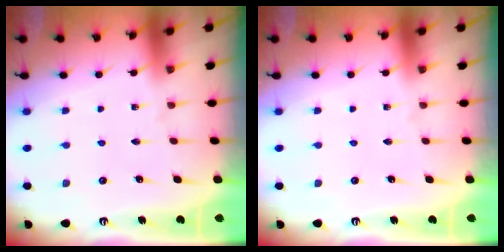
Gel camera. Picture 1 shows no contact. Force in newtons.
{"total": 0.0}